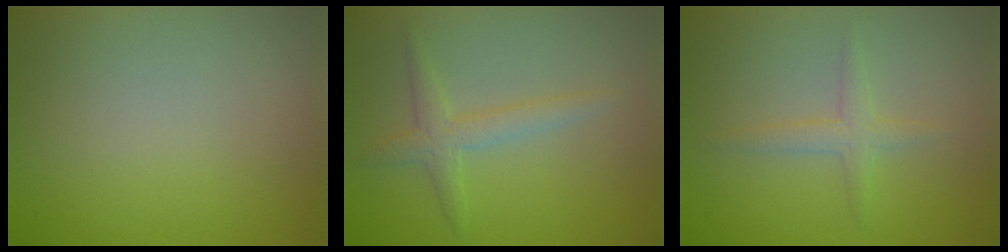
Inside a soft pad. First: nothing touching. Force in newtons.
{"total": 2.3, "press": 2.3, "slide": 0.1}
{"total": 1.6, "press": 1.6, "slide": 0.1}